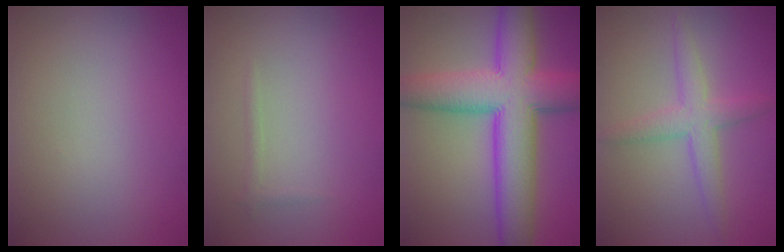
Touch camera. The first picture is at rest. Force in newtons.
{"total": 0.6, "press": 0.6, "slide": 0.0}
{"total": 11.0, "press": 11.0, "slide": 0.1}
{"total": 3.2, "press": 3.2, "slide": 0.1}